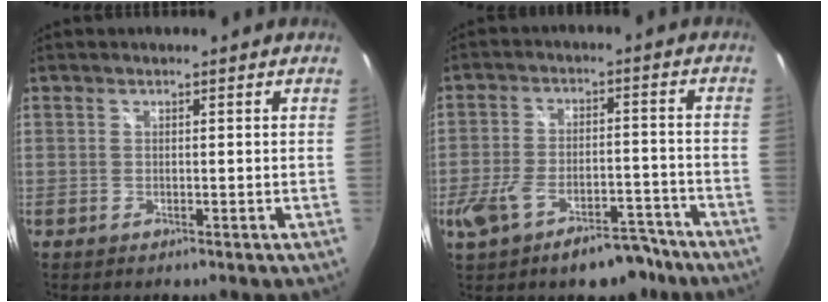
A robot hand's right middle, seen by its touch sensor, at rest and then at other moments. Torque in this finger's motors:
{"motor_torque": [1.39, -0.75, 0.17, 0.10]}